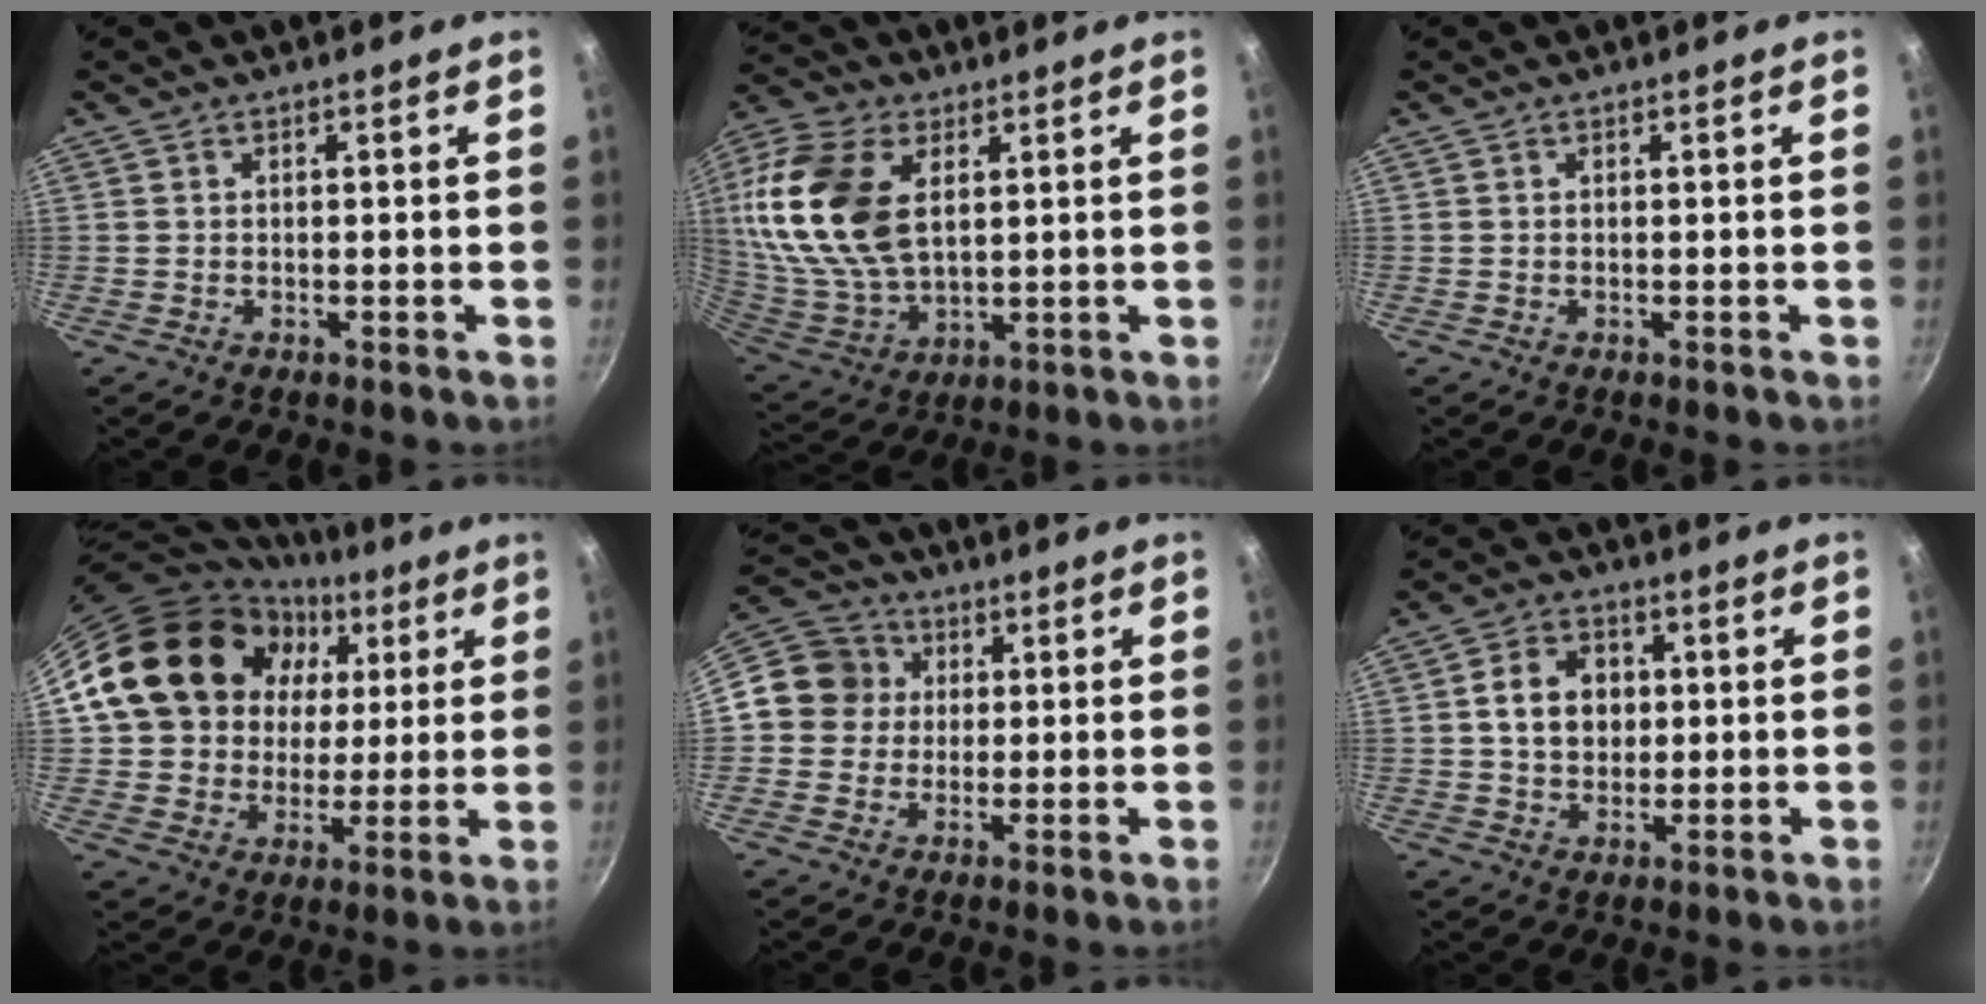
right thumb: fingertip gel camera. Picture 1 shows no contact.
{"total": 22.8, "force": [6.0, 14.0, 17.0], "torque": [-0.352, -0.018, 0.118]}
{"total": 0.0}
{"total": 20.5, "force": [6.5, 17.0, 9.3], "torque": [-0.144, 0.014, 0.117]}
{"total": 10.3, "force": [1.1, 9.7, 3.4], "torque": [-0.030, 0.020, -0.002]}
{"total": 8.9, "force": [1.2, 7.2, 5.1], "torque": [-0.063, 0.008, 0.014]}